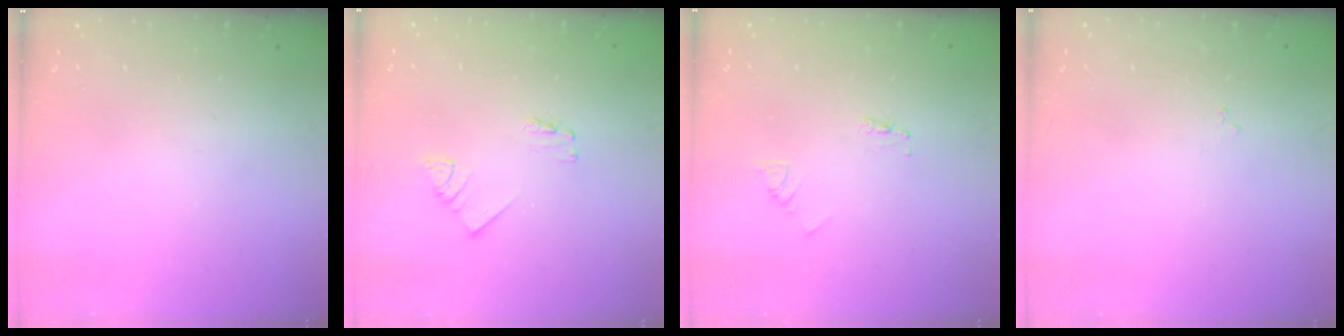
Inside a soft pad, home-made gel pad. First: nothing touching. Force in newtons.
{"total": 1.2, "press": 1.2, "slide": 0.0}
{"total": 2.1, "press": 2.1, "slide": 0.1}
{"total": 1.9, "press": 1.9, "slide": 0.3}